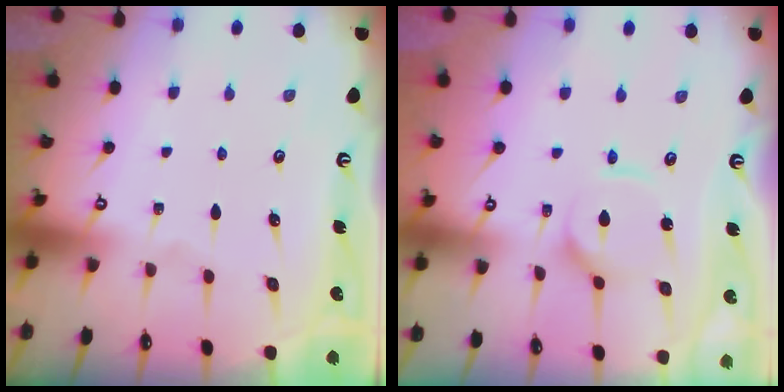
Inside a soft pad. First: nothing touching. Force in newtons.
{"total": 5.6, "press": 5.6, "slide": 0.6}